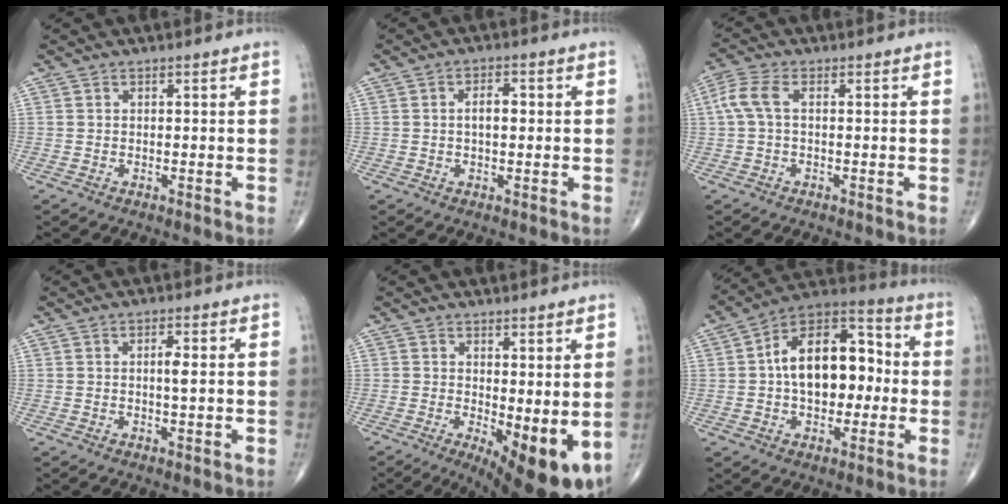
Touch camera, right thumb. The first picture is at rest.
{"total": 3.6, "force": [0.3, 1.8, 3.1], "torque": [-0.050, 0.008, 0.003]}
{"total": 4.8, "force": [0.4, 2.2, 4.2], "torque": [-0.116, 0.014, 0.002]}
{"total": 2.6, "force": [0.2, 0.5, 2.5], "torque": [-0.043, -0.002, 0.001]}
{"total": 11.0, "force": [-1.2, 4.0, 10.2], "torque": [-0.137, -0.024, -0.006]}
{"total": 17.8, "force": [0.3, 10.8, 14.2], "torque": [-0.190, 0.040, -0.005]}